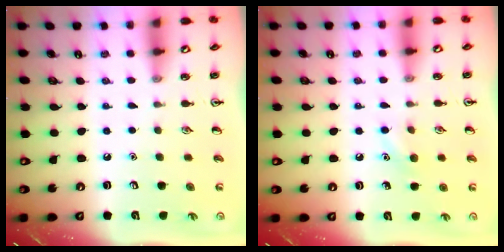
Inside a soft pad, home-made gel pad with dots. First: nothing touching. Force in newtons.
{"total": 7.0, "press": 6.7, "slide": 2.0}